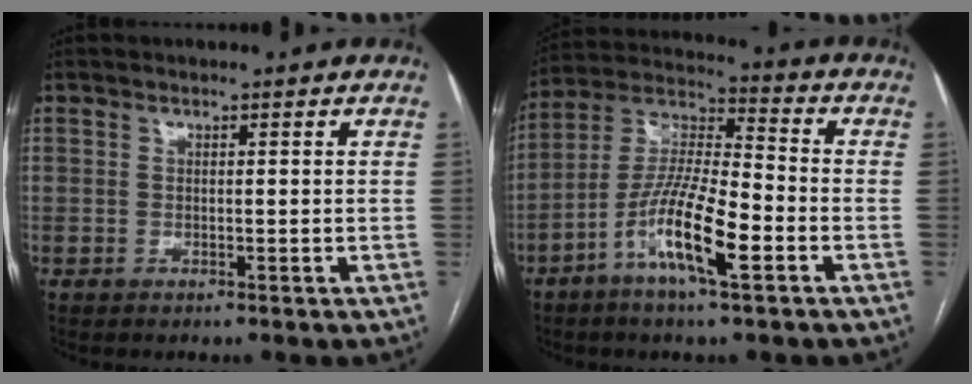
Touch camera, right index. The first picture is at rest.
{"total": 13.0, "force": [-5.5, 2.1, 11.6], "torque": [-0.230, -0.002, -0.106]}